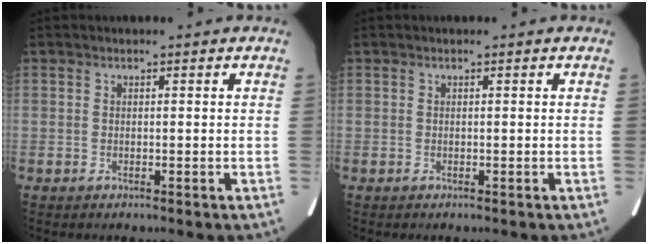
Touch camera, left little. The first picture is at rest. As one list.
[{"total": 0.0}]